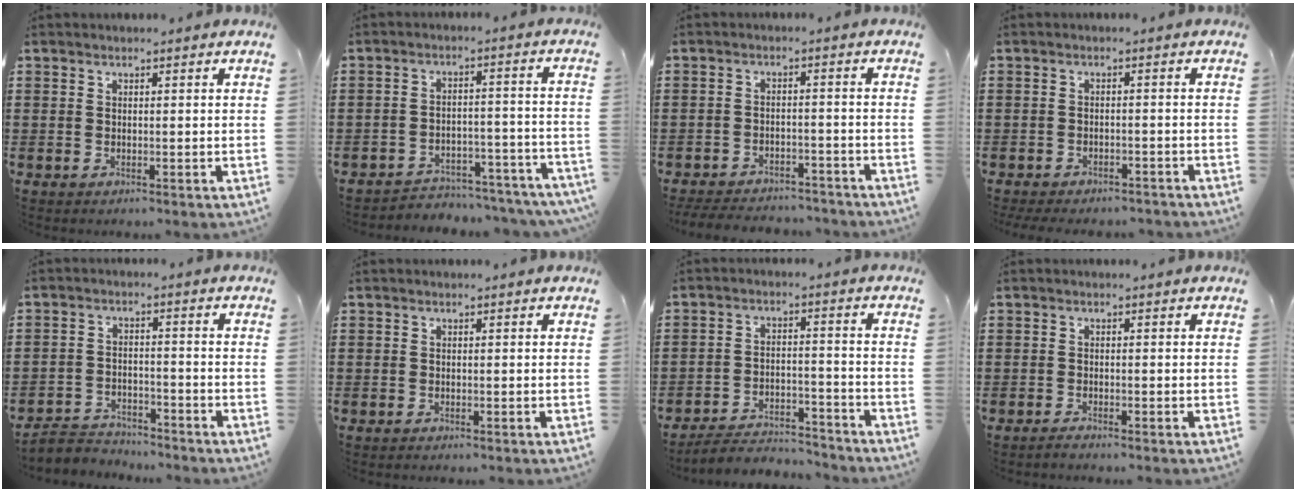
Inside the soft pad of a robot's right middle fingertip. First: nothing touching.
{"total": 4.0, "force": [-4.0, 0.6, 0.4], "torque": [-0.011, 0.008, -0.086]}
{"total": 4.3, "force": [-4.2, 0.9, 0.3], "torque": [-0.011, 0.008, -0.090]}
{"total": 2.4, "force": [-2.3, 0.5, -0.1], "torque": [-0.003, 0.002, -0.052]}
{"total": 3.9, "force": [-3.7, 1.1, 0.1], "torque": [-0.015, 0.003, -0.083]}
{"total": 0.0}
{"total": 4.5, "force": [-4.4, 0.9, 0.6], "torque": [-0.014, 0.008, -0.092]}
{"total": 0.8, "force": [-0.7, 0.0, 0.2], "torque": [-0.005, -0.002, -0.014]}